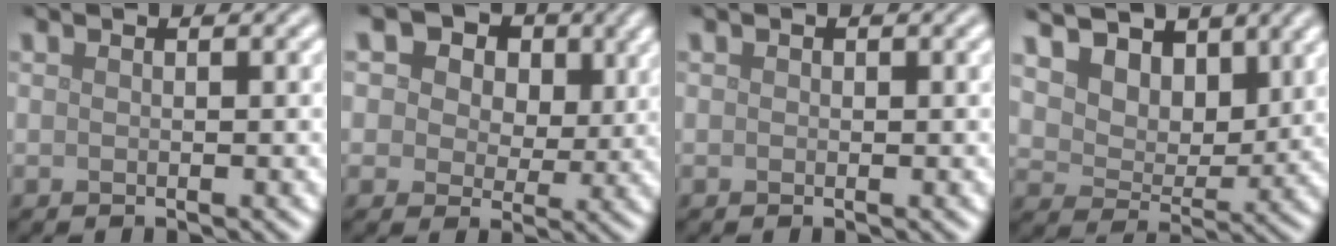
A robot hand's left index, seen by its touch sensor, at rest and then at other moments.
{"total": 11.5, "force": [6.1, 7.6, 6.0], "torque": [-0.092, 0.023, 0.070]}
{"total": 0.0}
{"total": 11.5, "force": [6.7, 7.4, 5.7], "torque": [-0.123, 0.021, 0.103]}